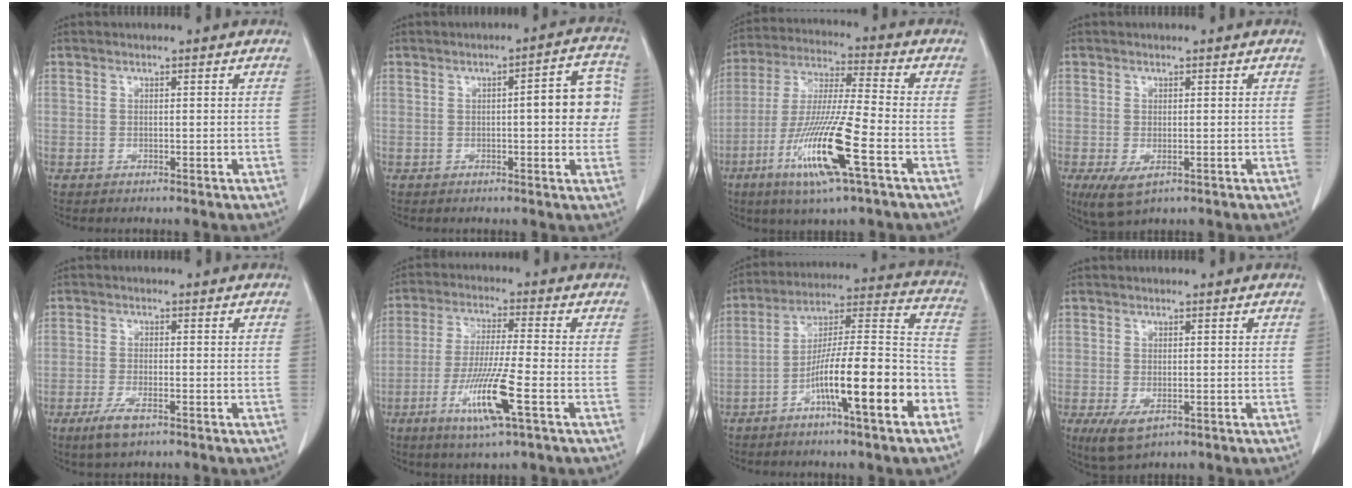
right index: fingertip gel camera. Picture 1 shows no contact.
{"total": 8.1, "force": [0.3, 1.9, 7.9], "torque": [-0.094, 0.022, 0.000]}
{"total": 15.3, "force": [-6.2, 0.4, 14.0], "torque": [-0.284, -0.023, -0.116]}
{"total": 4.5, "force": [-1.9, 2.0, 3.5], "torque": [-0.067, -0.014, -0.021]}
{"total": 4.1, "force": [-2.6, 1.0, 3.0], "torque": [-0.068, -0.006, -0.044]}
{"total": 10.7, "force": [-4.2, 0.0, 9.9], "torque": [-0.193, -0.019, -0.080]}
{"total": 17.3, "force": [-7.7, 1.2, 15.5], "torque": [-0.246, 0.008, -0.128]}
{"total": 4.5, "force": [-2.1, 2.0, 3.5], "torque": [-0.069, -0.012, -0.025]}